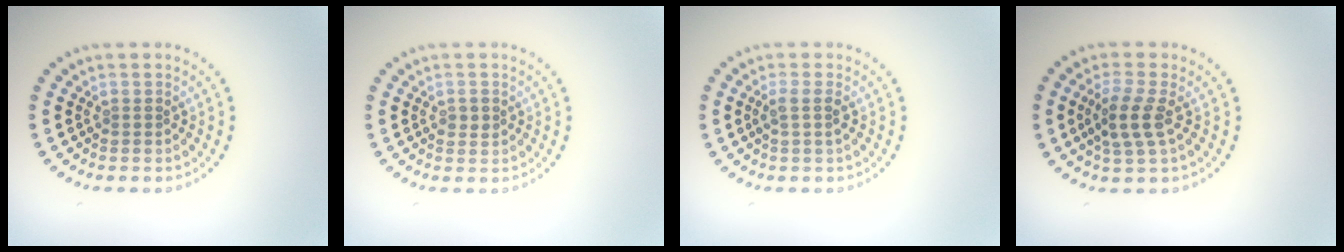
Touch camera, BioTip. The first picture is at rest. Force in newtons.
{"total": 1.2, "press": 1.2, "slide": 0.1}
{"total": 1.5, "press": 1.2, "slide": 0.9}
{"total": 3.3, "press": 3.0, "slide": 1.3}